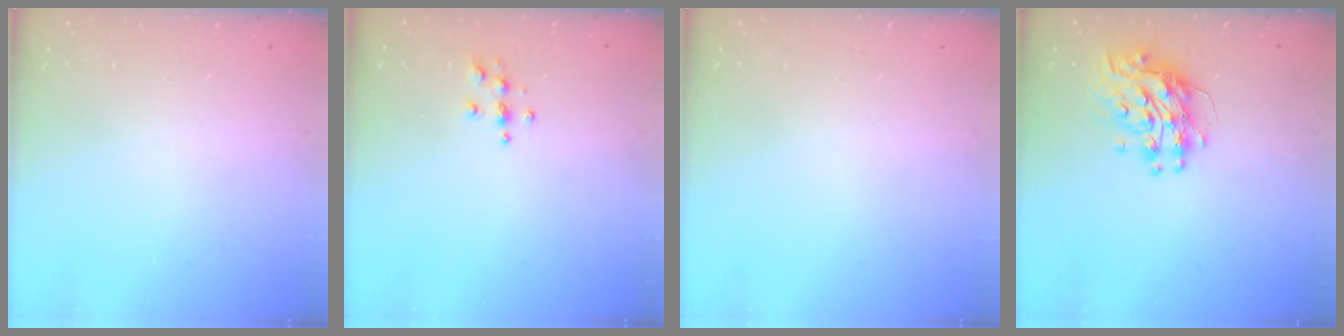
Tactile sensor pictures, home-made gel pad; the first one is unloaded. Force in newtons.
{"total": 3.7, "press": 3.7, "slide": 0.4}
{"total": 0.0}
{"total": 11.5, "press": 11.5, "slide": 1.0}